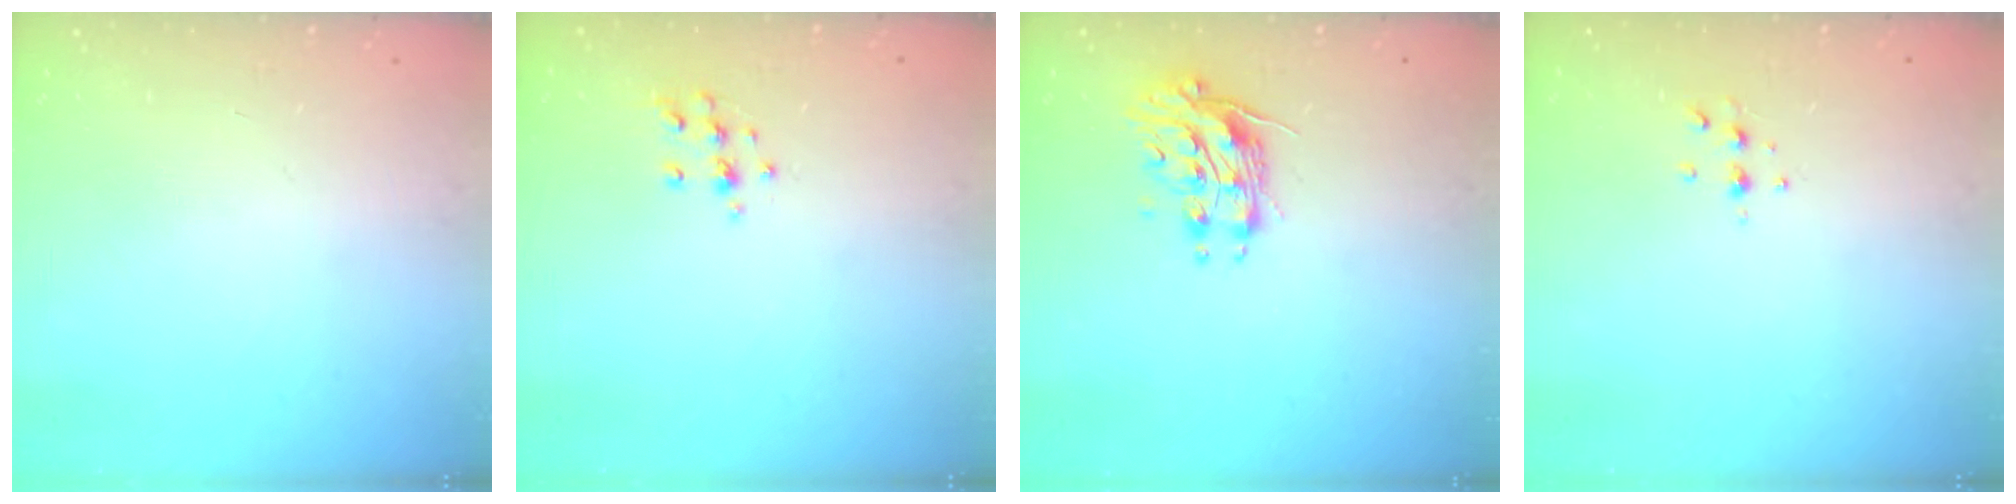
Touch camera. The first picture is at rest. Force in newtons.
{"total": 9.0, "press": 8.9, "slide": 0.8}
{"total": 10.9, "press": 10.9, "slide": 0.5}
{"total": 4.3, "press": 4.2, "slide": 1.1}